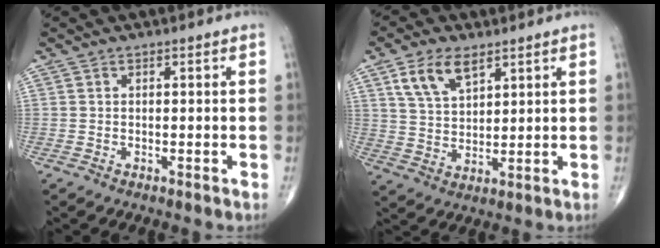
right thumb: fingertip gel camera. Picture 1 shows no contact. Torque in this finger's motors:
{"motor_torque": [0.81, 0.92, 0.73, 0.45, 0.03]}